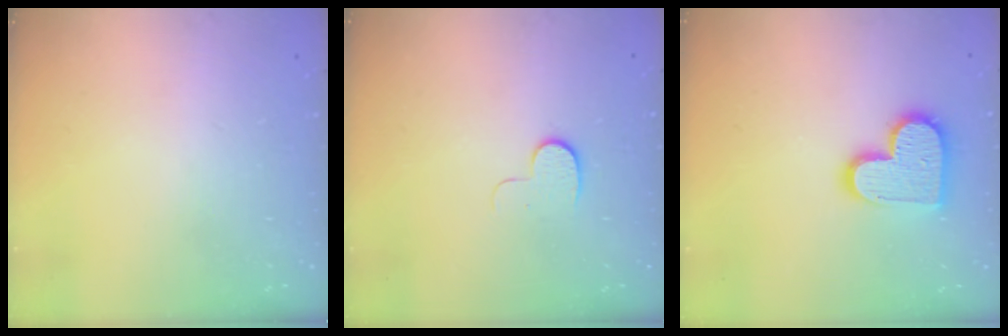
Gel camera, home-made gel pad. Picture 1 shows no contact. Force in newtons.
{"total": 5.5, "press": 5.4, "slide": 0.8}
{"total": 14.2, "press": 14.2, "slide": 1.1}